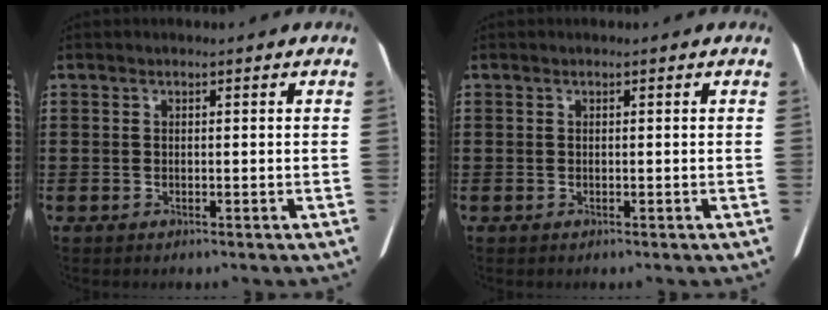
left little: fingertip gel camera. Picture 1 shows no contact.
{"total": 0.0}